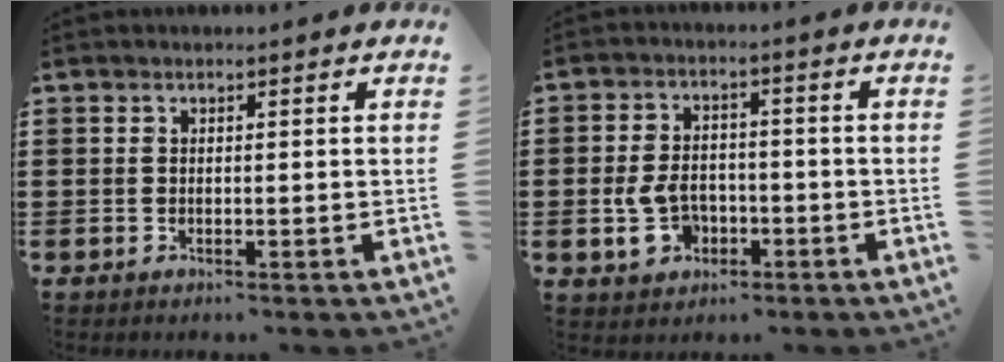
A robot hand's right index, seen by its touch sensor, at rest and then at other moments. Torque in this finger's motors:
{"motor_torque": [1.07, 1.06, 0.28, 0.13]}